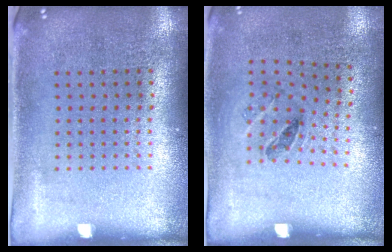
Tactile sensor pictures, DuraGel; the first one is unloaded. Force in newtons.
{"total": 1.3, "press": 0.8, "slide": 1.1}